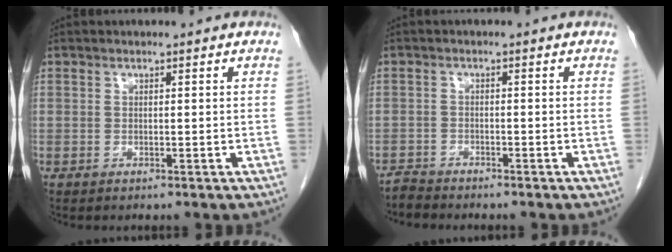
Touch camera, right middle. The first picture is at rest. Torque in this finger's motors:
{"motor_torque": [-0.26, -0.30, -0.06, -0.01]}